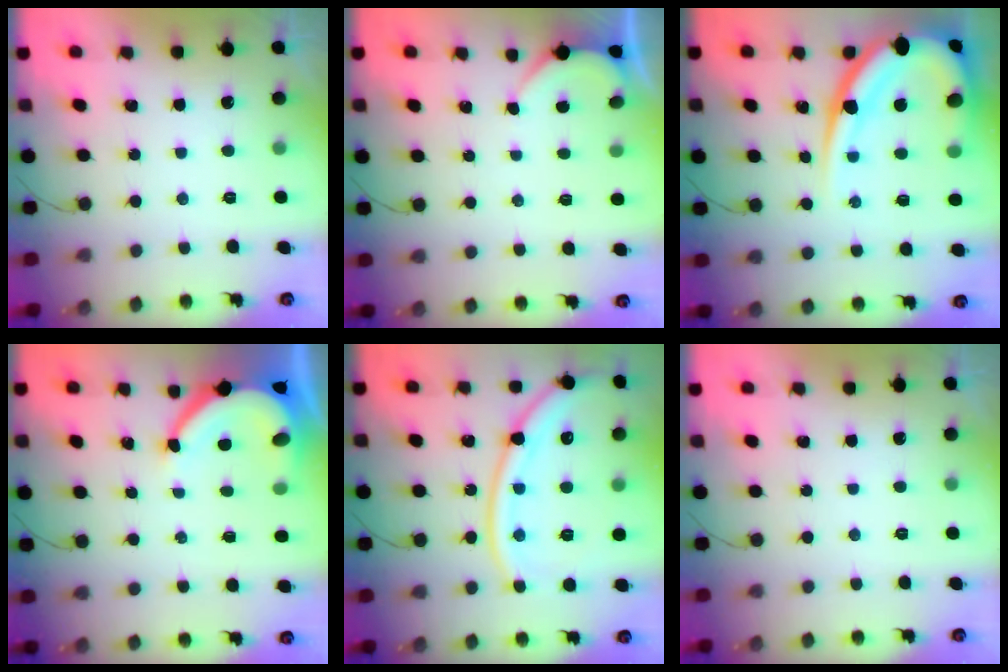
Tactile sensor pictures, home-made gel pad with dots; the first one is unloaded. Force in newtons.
{"total": 2.1, "press": 2.1, "slide": 0.3}
{"total": 20.0, "press": 19.9, "slide": 1.9}
{"total": 8.2, "press": 8.1, "slide": 1.0}
{"total": 17.4, "press": 17.3, "slide": 1.3}
{"total": 0.0}